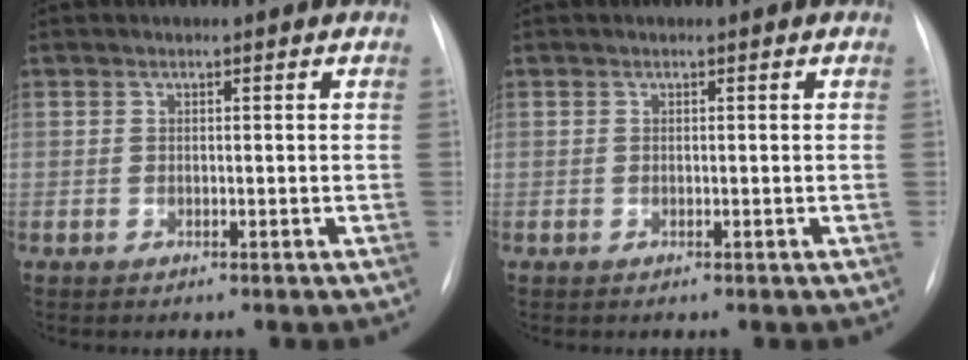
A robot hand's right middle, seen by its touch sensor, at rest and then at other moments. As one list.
[{"total": 0.0}]